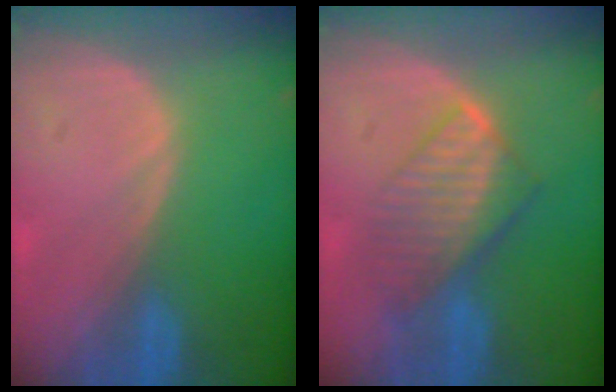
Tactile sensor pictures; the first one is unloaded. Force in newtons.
{"total": 7.5, "press": 6.8, "slide": 3.1}